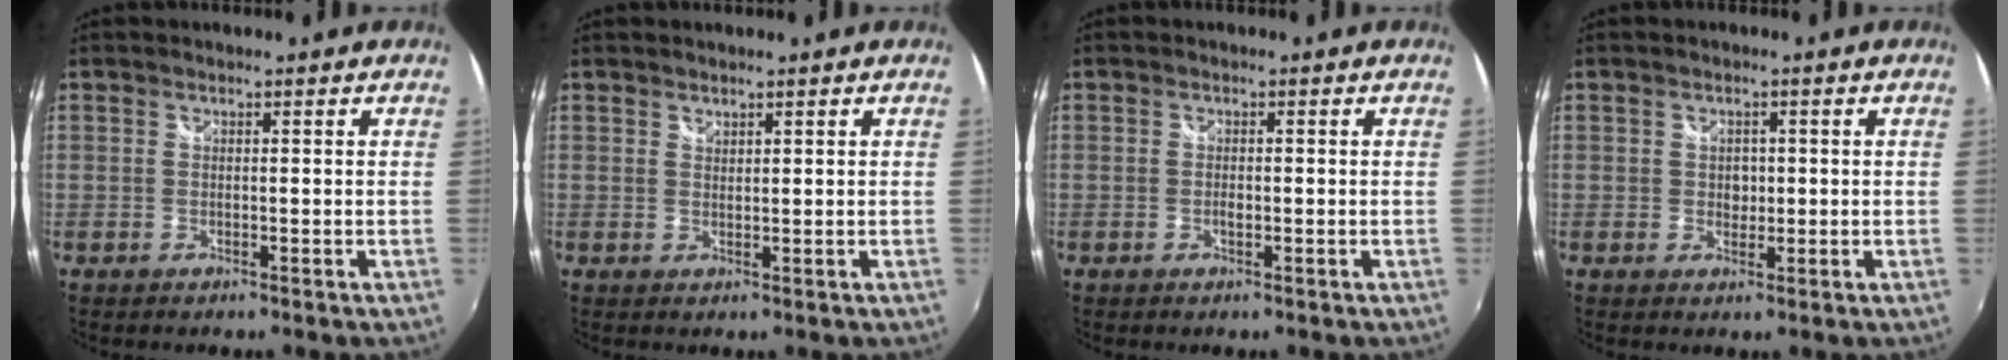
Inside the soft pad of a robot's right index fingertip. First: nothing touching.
{"total": 0.9, "force": [0.8, 0.3, 0.1], "torque": [0.000, 0.001, 0.016]}
{"total": 1.1, "force": [-0.4, 0.5, 0.9], "torque": [-0.017, 0.000, -0.008]}
{"total": 2.0, "force": [-0.1, 1.8, 0.9], "torque": [-0.011, 0.001, -0.003]}